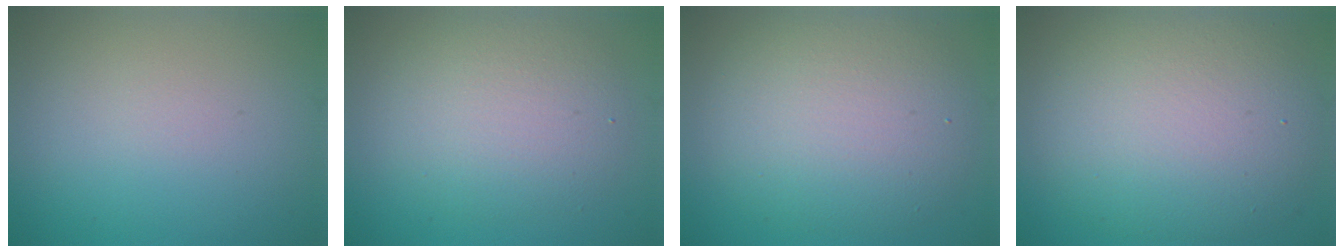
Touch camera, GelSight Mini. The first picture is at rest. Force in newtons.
{"total": 4.6, "press": 4.6, "slide": 0.1}
{"total": 7.5, "press": 7.5, "slide": 0.3}
{"total": 9.9, "press": 9.8, "slide": 0.9}